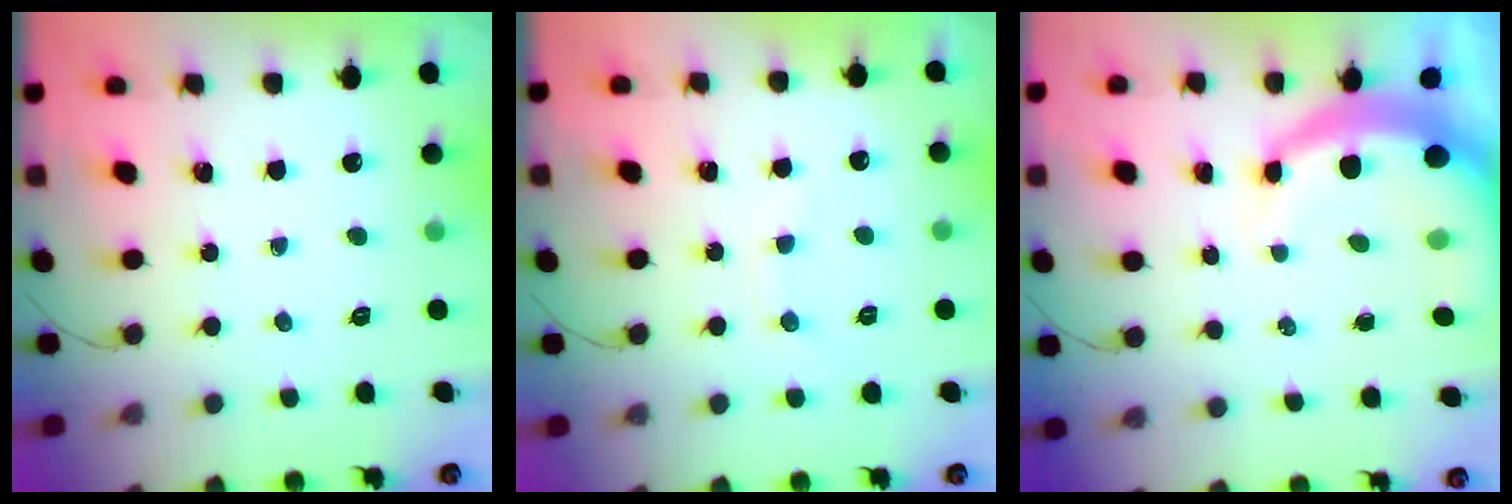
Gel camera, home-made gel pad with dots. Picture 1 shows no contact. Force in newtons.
{"total": 7.1, "press": 7.0, "slide": 1.3}
{"total": 8.5, "press": 8.4, "slide": 1.5}